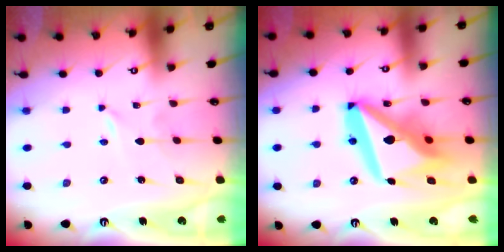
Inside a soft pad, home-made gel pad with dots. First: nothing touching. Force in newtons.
{"total": 20.9, "press": 20.7, "slide": 2.5}